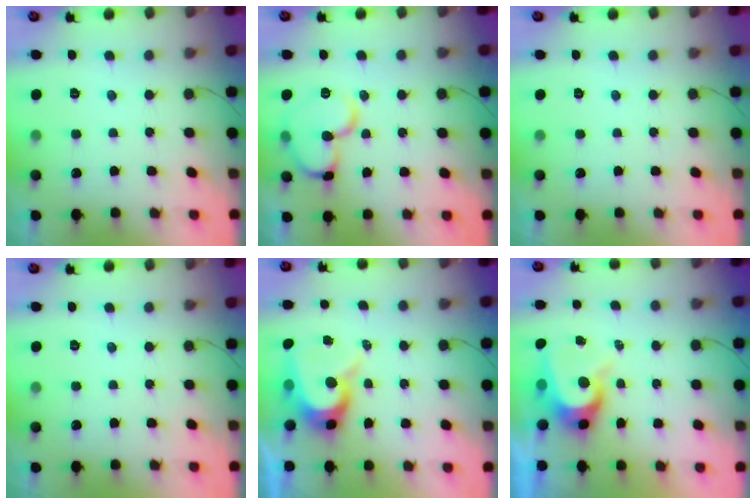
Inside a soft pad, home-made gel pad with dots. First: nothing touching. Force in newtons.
{"total": 13.7, "press": 13.6, "slide": 1.8}
{"total": 0.0}
{"total": 0.0}
{"total": 10.0, "press": 10.0, "slide": 0.9}
{"total": 8.0, "press": 8.0, "slide": 0.6}